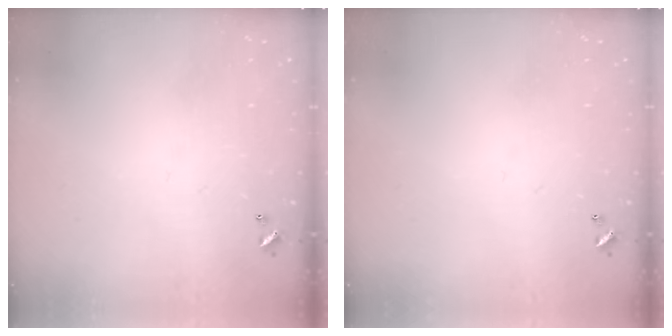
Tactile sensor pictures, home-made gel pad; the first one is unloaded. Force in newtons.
{"total": 0.0}